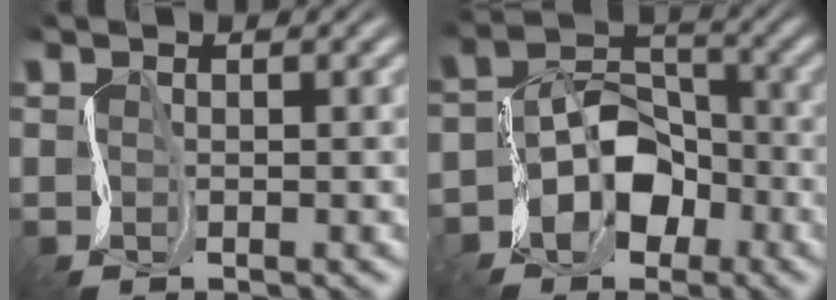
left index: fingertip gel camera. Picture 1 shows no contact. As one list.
[{"total": 5.5, "force": [-3.1, 4.1, 2.2], "torque": [-0.035, 0.006, -0.066]}]